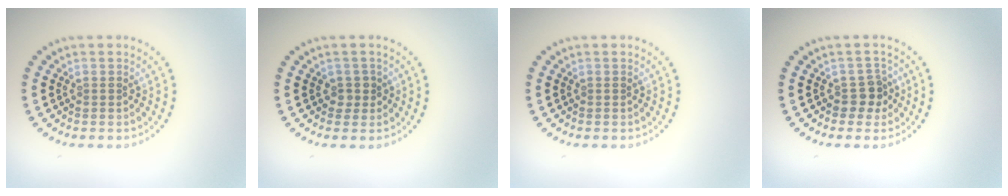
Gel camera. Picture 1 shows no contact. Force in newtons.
{"total": 1.3, "press": 1.1, "slide": 0.6}
{"total": 0.0}
{"total": 2.0, "press": 1.7, "slide": 1.1}